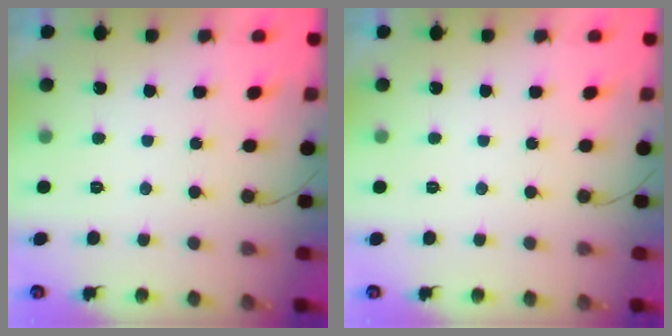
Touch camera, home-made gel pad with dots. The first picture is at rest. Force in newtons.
{"total": 0.0}